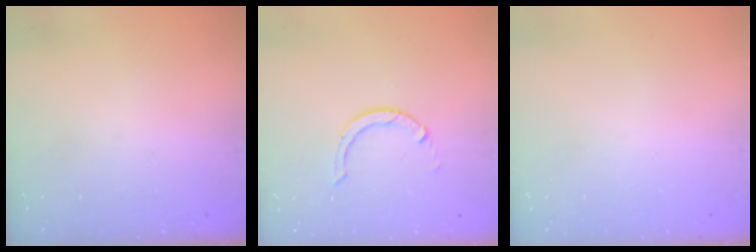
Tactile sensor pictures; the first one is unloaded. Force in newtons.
{"total": 2.9, "press": 2.9, "slide": 0.4}
{"total": 0.0}